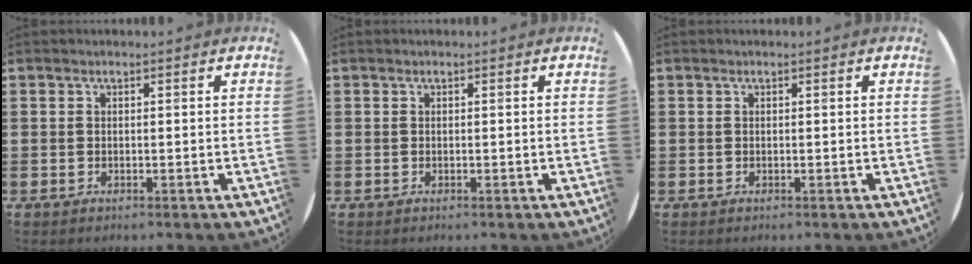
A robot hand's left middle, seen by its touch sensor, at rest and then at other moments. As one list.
[{"total": 0.0}, {"total": 0.0}]